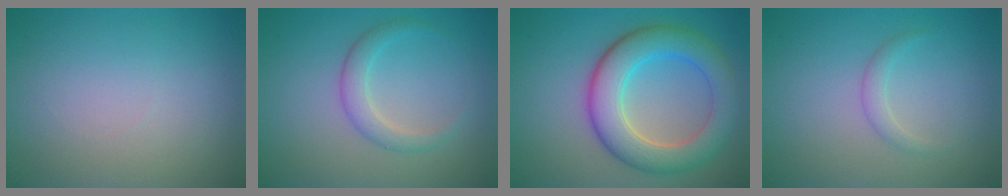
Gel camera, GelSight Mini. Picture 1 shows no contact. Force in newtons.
{"total": 2.3, "press": 2.3, "slide": 0.0}
{"total": 7.3, "press": 7.3, "slide": 0.2}
{"total": 1.2, "press": 1.2, "slide": 0.1}